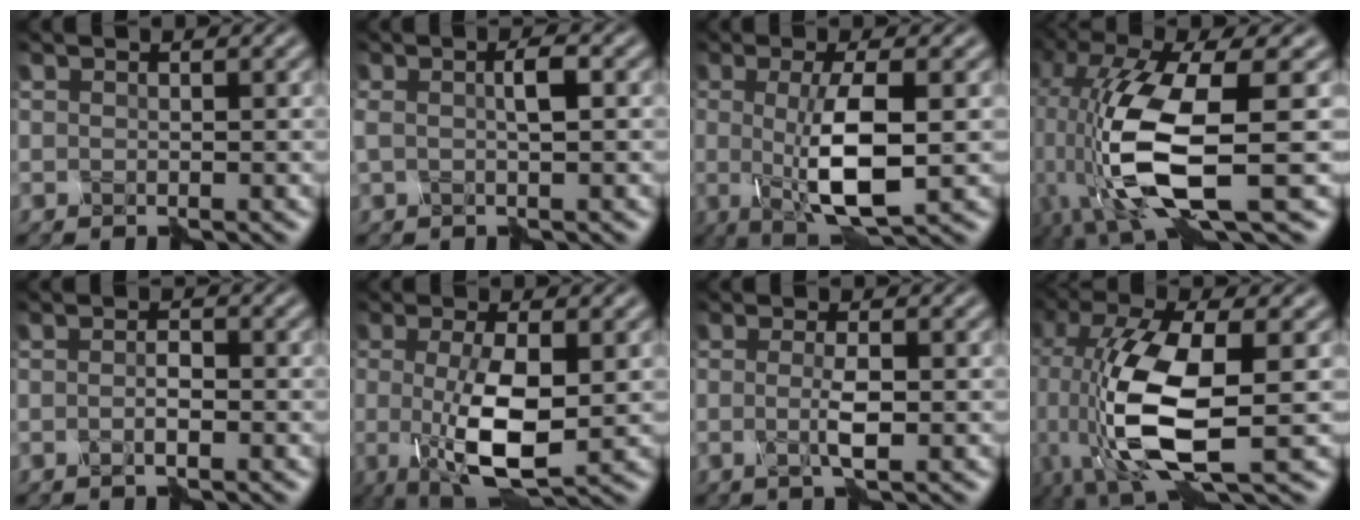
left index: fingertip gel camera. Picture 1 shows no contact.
{"total": 1.8, "force": [0.1, -0.2, 1.8], "torque": [-0.041, 0.004, 0.002]}
{"total": 6.2, "force": [-0.6, 1.2, 6.0], "torque": [-0.124, -0.008, -0.004]}
{"total": 11.9, "force": [-2.3, 4.0, 10.9], "torque": [-0.256, -0.030, -0.035]}
{"total": 1.3, "force": [-0.5, 0.1, 1.2], "torque": [-0.020, -0.007, -0.013]}
{"total": 7.1, "force": [-0.8, 2.0, 6.7], "torque": [-0.145, -0.012, -0.008]}
{"total": 2.3, "force": [-0.5, 0.0, 2.2], "torque": [-0.053, -0.004, -0.006]}
{"total": 11.3, "force": [-1.2, 4.2, 10.4], "torque": [-0.240, -0.013, -0.019]}